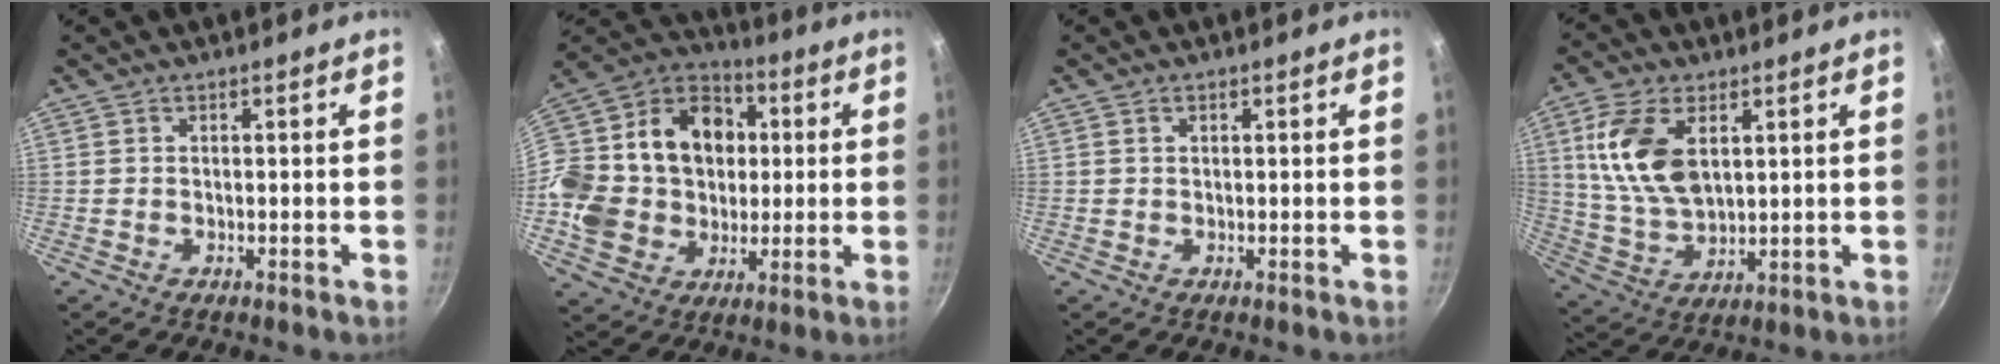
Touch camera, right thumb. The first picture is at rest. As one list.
[{"total": 26.2, "force": [2.3, 21.6, 14.7], "torque": [-0.271, 0.048, 0.042]}, {"total": 0.6, "force": [0.3, 0.4, 0.3], "torque": [-0.005, 0.002, 0.005]}, {"total": 13.7, "force": [4.2, 7.8, 10.4], "torque": [-0.193, -0.018, 0.091]}]